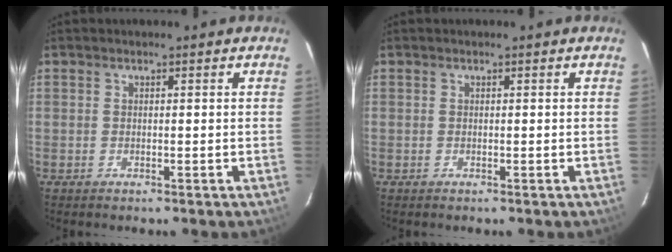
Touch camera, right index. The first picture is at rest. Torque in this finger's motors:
{"motor_torque": [0.06, 0.05, 0.00, 0.00]}